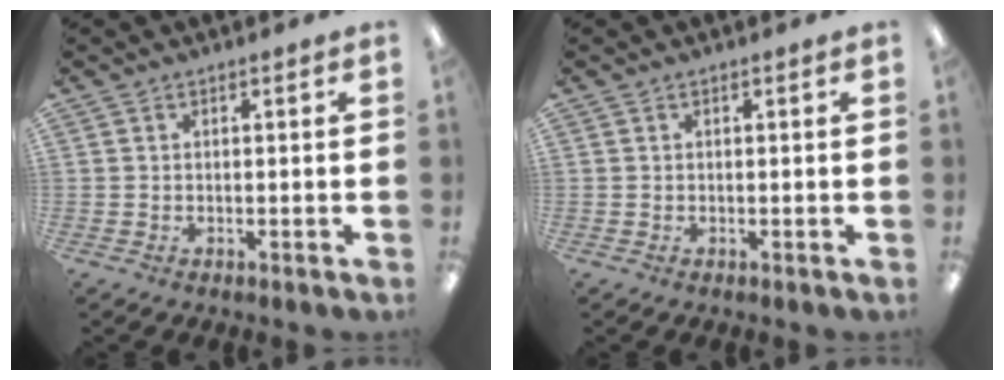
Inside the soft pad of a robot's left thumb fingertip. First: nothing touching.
{"total": 0.0}